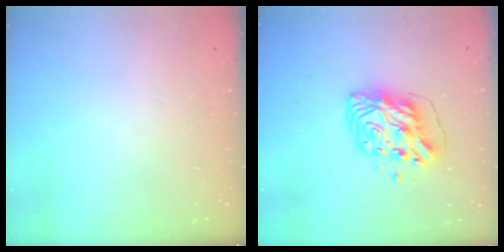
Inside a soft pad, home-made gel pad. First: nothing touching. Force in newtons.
{"total": 10.0, "press": 9.9, "slide": 1.4}